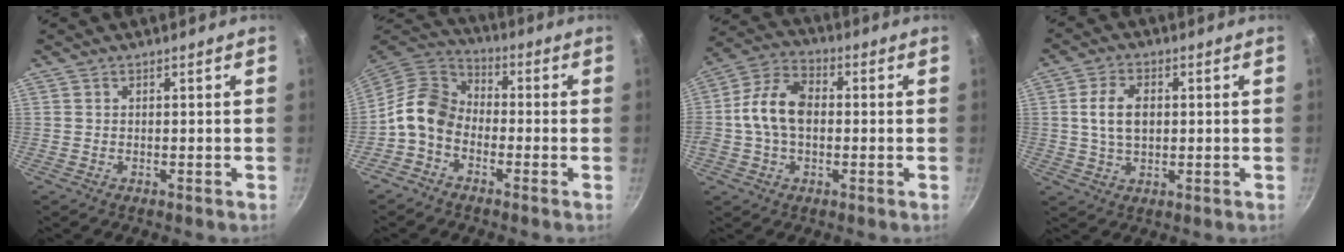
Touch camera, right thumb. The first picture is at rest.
{"total": 9.5, "force": [-3.0, 7.0, 5.7], "torque": [-0.094, 0.046, -0.082]}
{"total": 11.7, "force": [-0.1, 7.8, 8.7], "torque": [-0.149, 0.029, -0.017]}
{"total": 7.2, "force": [0.8, 4.5, 5.6], "torque": [-0.093, 0.008, 0.015]}